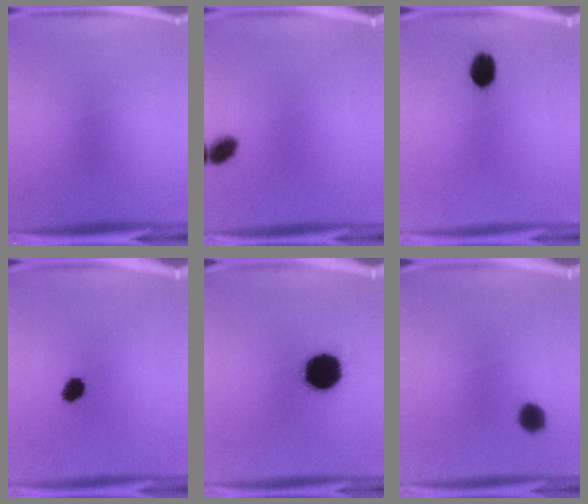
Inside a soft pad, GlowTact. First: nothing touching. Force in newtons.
{"total": 4.0}
{"total": 5.8}
{"total": 4.2}
{"total": 18.4}
{"total": 4.0}